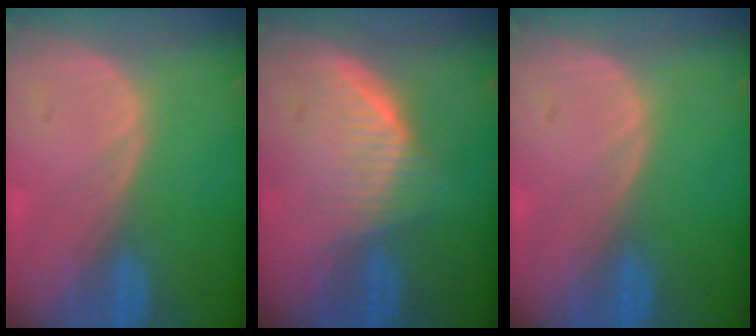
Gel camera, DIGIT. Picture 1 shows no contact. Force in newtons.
{"total": 5.6, "press": 5.5, "slide": 1.1}
{"total": 0.0}